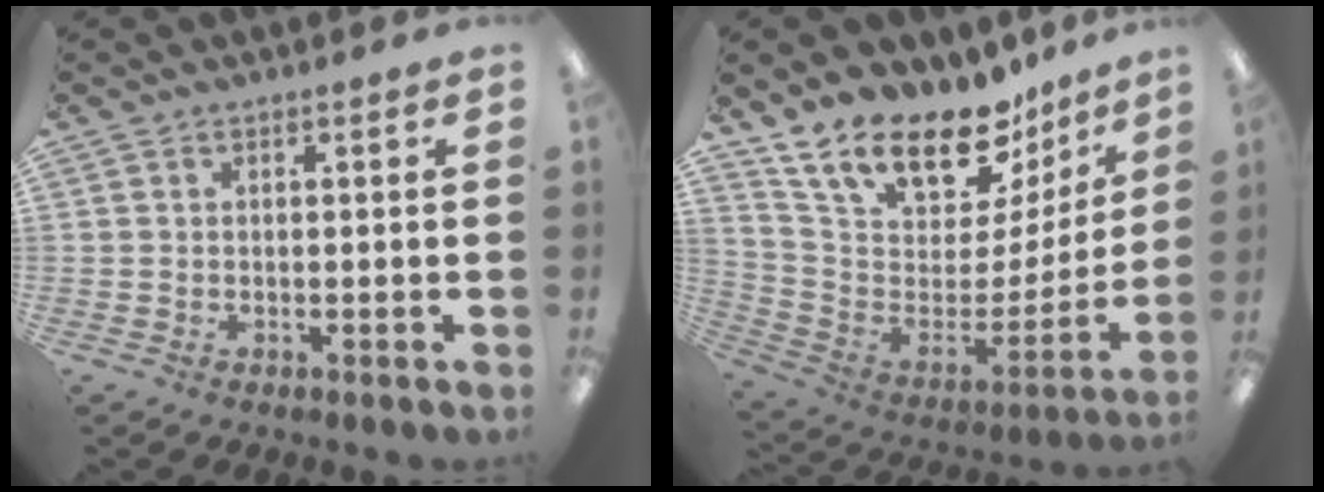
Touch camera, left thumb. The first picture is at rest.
{"total": 20.9, "force": [16.3, 8.4, 9.9], "torque": [-0.169, -0.119, 0.289]}